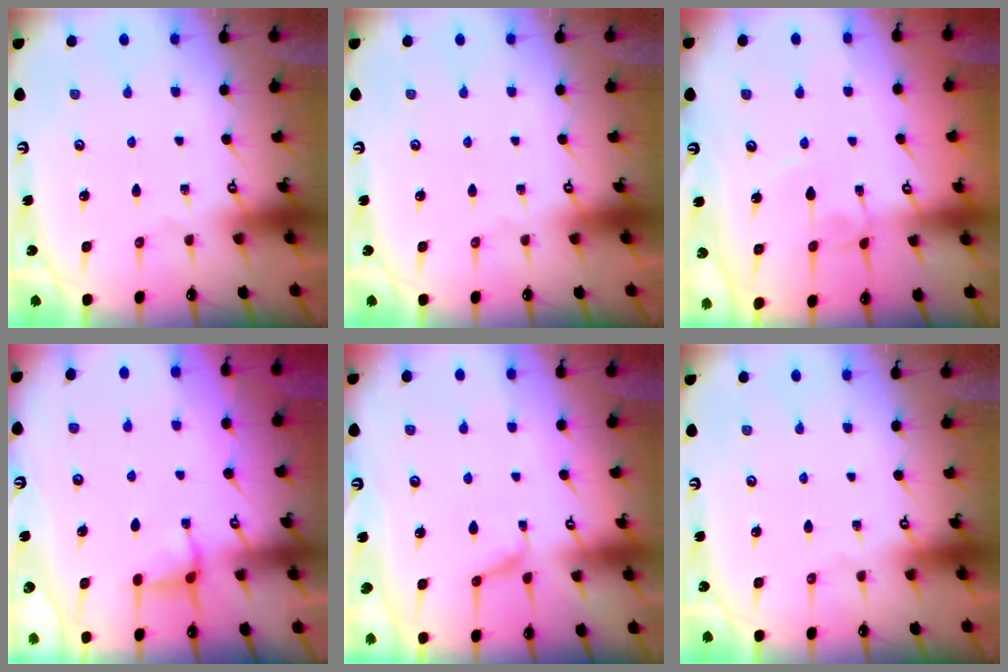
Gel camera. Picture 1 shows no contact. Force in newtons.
{"total": 0.0}
{"total": 3.6, "press": 3.6, "slide": 0.1}
{"total": 2.4, "press": 2.3, "slide": 0.5}
{"total": 1.2, "press": 0.8, "slide": 0.8}
{"total": 0.0}